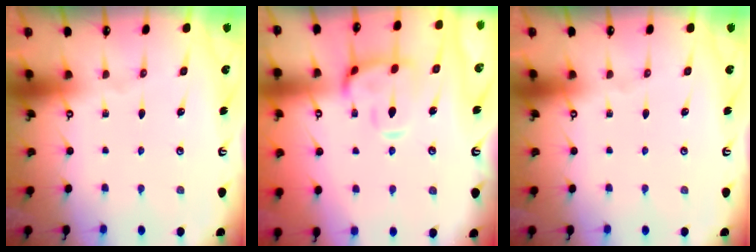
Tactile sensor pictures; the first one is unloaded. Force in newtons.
{"total": 5.8, "press": 5.6, "slide": 1.5}
{"total": 0.0}